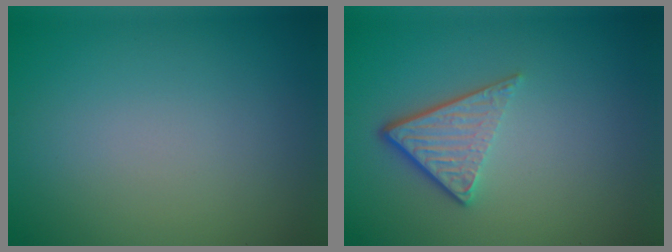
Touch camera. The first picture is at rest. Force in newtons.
{"total": 3.8, "press": 2.6, "slide": 2.8}